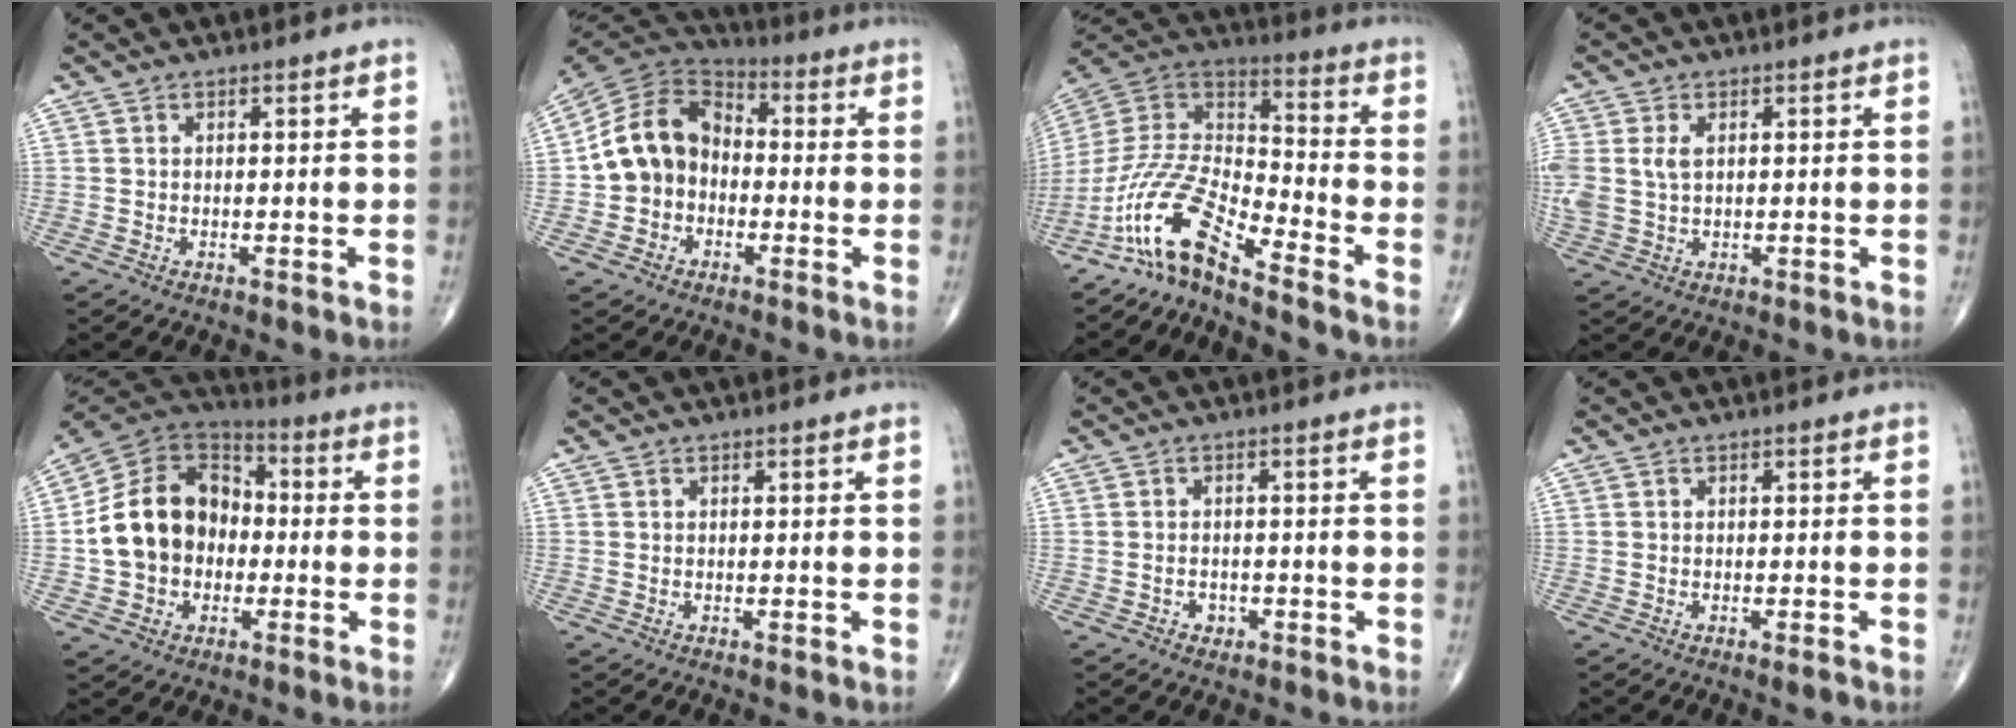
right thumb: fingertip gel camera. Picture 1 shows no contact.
{"total": 13.0, "force": [-1.7, 10.5, 7.5], "torque": [-0.115, 0.038, -0.046]}
{"total": 13.3, "force": [-10.3, 2.4, 8.1], "torque": [-0.168, 0.081, -0.207]}
{"total": 5.7, "force": [1.0, 3.7, 4.3], "torque": [-0.112, 0.010, 0.026]}
{"total": 17.0, "force": [-1.5, 13.6, 10.1], "torque": [-0.144, 0.038, -0.035]}
{"total": 0.0}
{"total": 1.8, "force": [-0.9, 1.3, 0.7], "torque": [-0.001, 0.006, -0.014]}
{"total": 1.1, "force": [-0.7, 0.1, 0.8], "torque": [-0.012, -0.003, -0.012]}